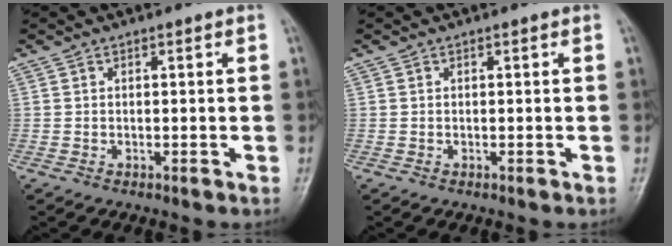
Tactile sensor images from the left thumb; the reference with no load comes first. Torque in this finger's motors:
{"motor_torque": [-0.04, 0.04, -0.02, 0.01, 0.00]}